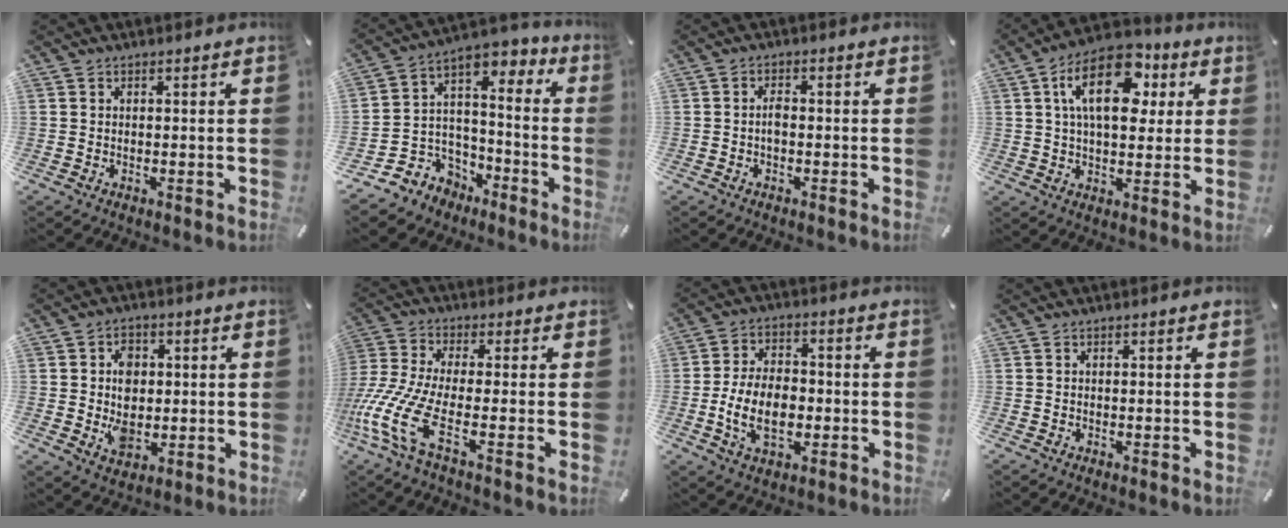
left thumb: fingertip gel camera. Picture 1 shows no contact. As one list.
[{"total": 9.6, "force": [-2.8, 8.9, 2.0], "torque": [-0.062, -0.006, -0.046]}, {"total": 2.0, "force": [-0.5, 0.8, 1.8], "torque": [-0.036, 0.003, -0.009]}, {"total": 16.3, "force": [5.4, 9.4, 12.1], "torque": [-0.192, -0.007, 0.091]}, {"total": 8.0, "force": [0.4, 6.4, 4.7], "torque": [-0.062, 0.005, 0.010]}, {"total": 14.3, "force": [-4.5, 4.4, 12.8], "torque": [-0.290, -0.017, -0.082]}, {"total": 11.5, "force": [-2.6, 7.2, 8.5], "torque": [-0.178, 0.001, -0.047]}, {"total": 0.0}]